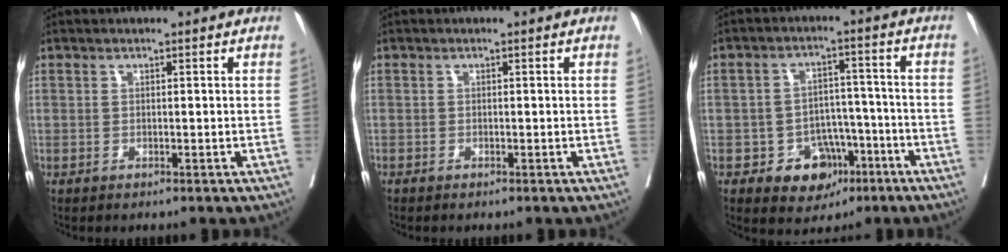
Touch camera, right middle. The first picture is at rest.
{"total": 0.0}
{"total": 7.5, "force": [-3.8, 5.6, 3.4], "torque": [-0.039, 0.018, -0.051]}